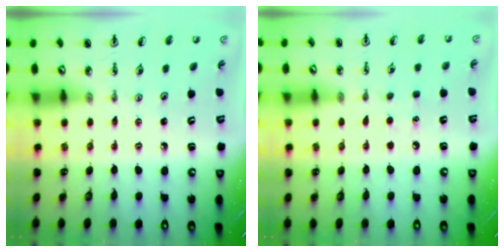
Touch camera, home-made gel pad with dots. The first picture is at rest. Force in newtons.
{"total": 3.8, "press": 3.8, "slide": 0.3}